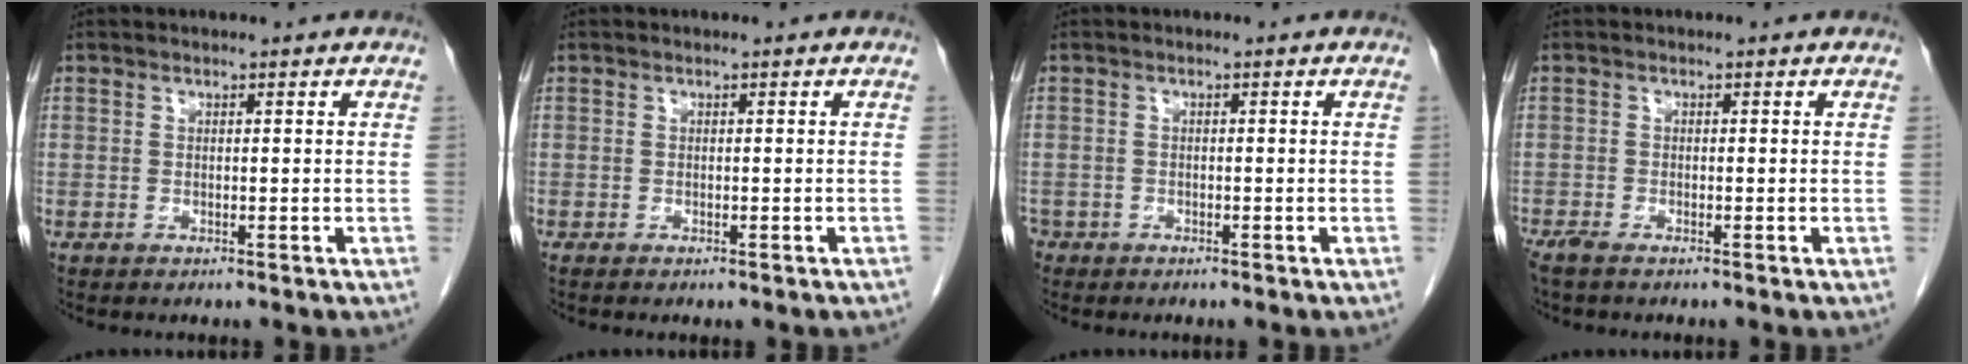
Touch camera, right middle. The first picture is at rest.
{"total": 1.8, "force": [-1.5, 0.4, 1.0], "torque": [-0.014, -0.004, -0.016]}
{"total": 2.1, "force": [-1.5, 1.5, 0.2], "torque": [-0.006, 0.002, -0.028]}
{"total": 1.6, "force": [-1.4, 0.2, 0.9], "torque": [-0.024, -0.007, -0.029]}